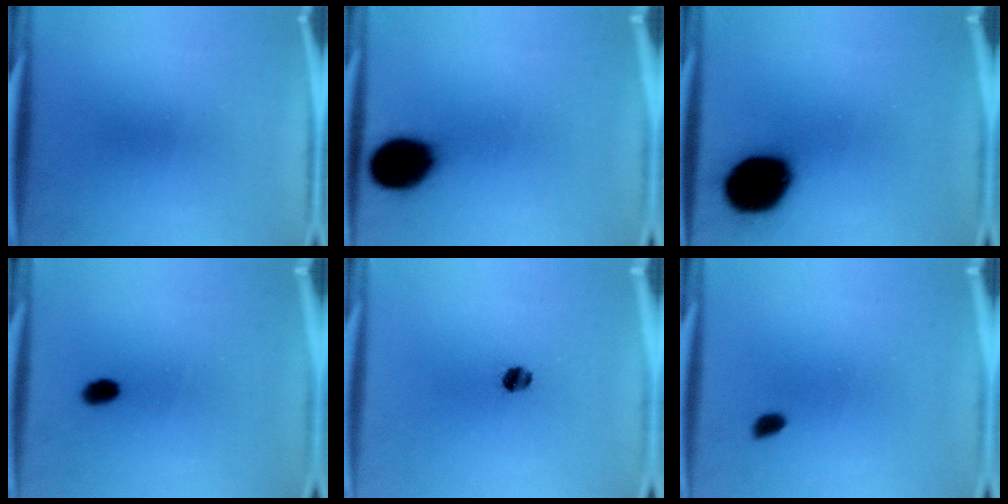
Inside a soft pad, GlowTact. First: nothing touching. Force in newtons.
{"total": 13.2}
{"total": 18.4}
{"total": 2.5}
{"total": 3.0}
{"total": 1.4}